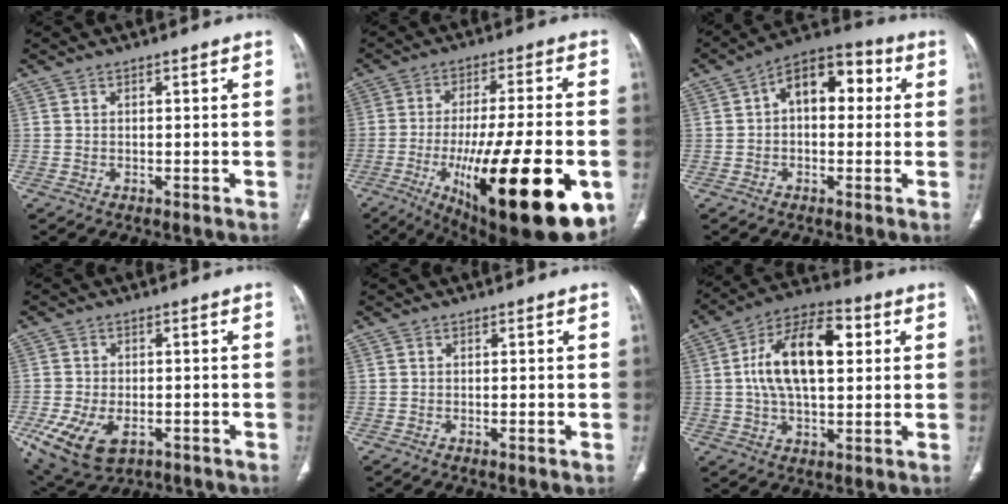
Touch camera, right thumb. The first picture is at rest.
{"total": 29.8, "force": [-9.4, 8.9, 26.8], "torque": [-0.374, -0.011, -0.121]}
{"total": 11.5, "force": [1.9, 7.1, 8.9], "torque": [-0.099, 0.036, 0.017]}
{"total": 11.8, "force": [-4.8, 7.0, 8.2], "torque": [-0.168, 0.002, -0.071]}
{"total": 1.3, "force": [-0.4, 0.2, 1.2], "torque": [-0.020, -0.002, -0.004]}
{"total": 16.7, "force": [3.0, 8.7, 13.9], "torque": [-0.233, 0.020, 0.047]}